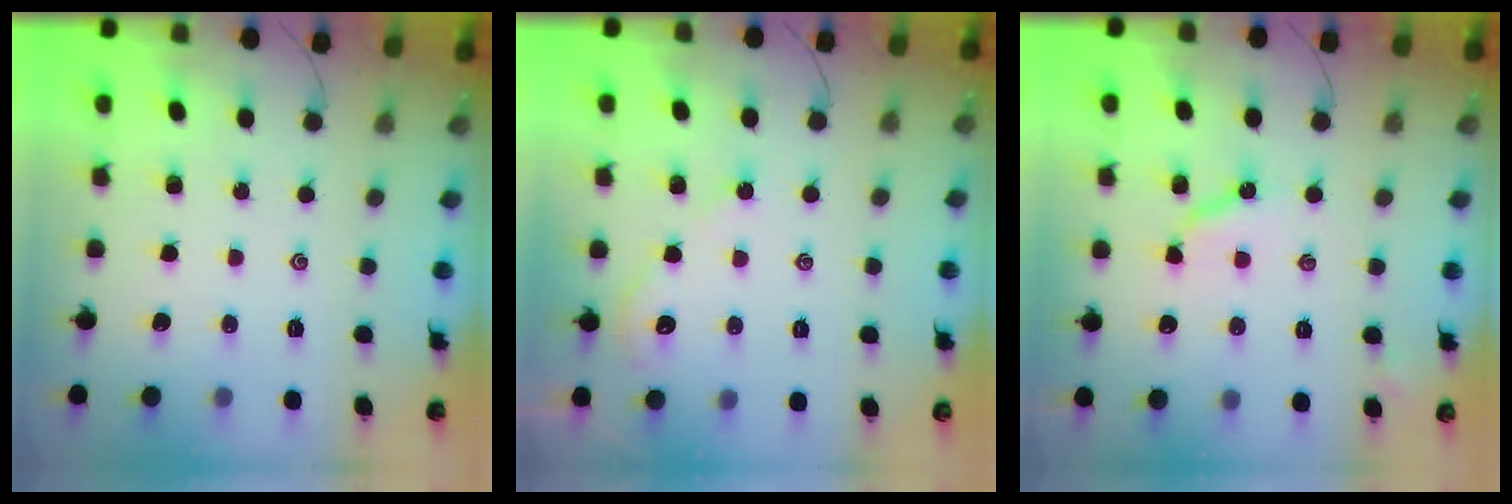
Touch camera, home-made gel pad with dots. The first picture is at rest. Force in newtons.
{"total": 2.1, "press": 2.1, "slide": 0.3}
{"total": 6.1, "press": 6.0, "slide": 0.5}